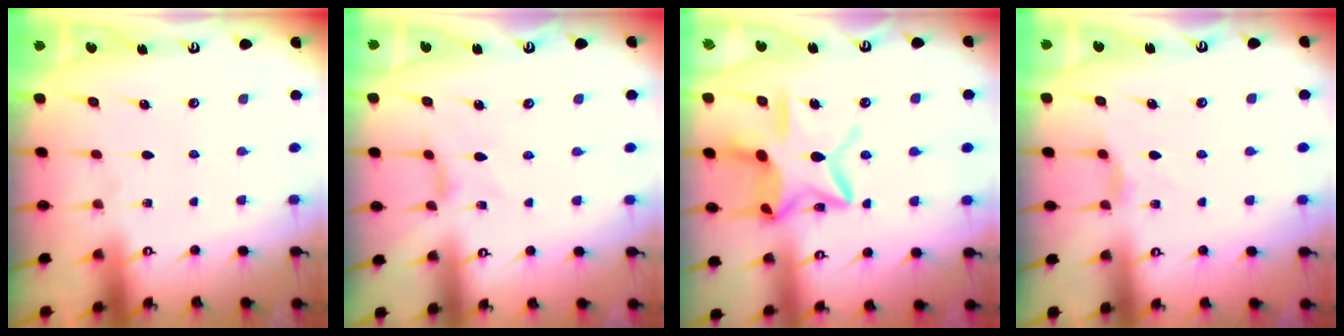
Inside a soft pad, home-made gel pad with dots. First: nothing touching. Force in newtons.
{"total": 1.6, "press": 1.5, "slide": 0.4}
{"total": 15.7, "press": 15.6, "slide": 1.2}
{"total": 2.7, "press": 2.7, "slide": 0.4}